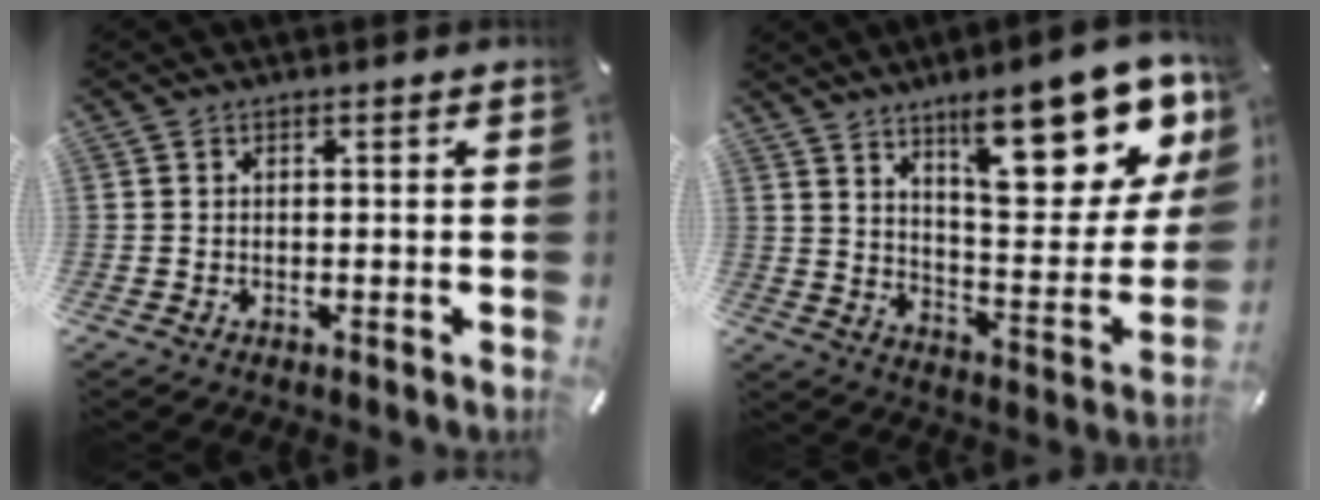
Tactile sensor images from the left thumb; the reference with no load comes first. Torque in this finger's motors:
{"motor_torque": [3.21, 1.80, 1.62, -1.15, 0.14]}